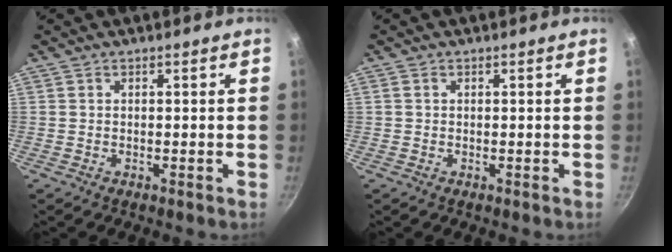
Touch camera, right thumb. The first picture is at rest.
{"total": 0.5, "force": [0.1, 0.5, 0.2], "torque": [-0.003, 0.003, 0.001]}